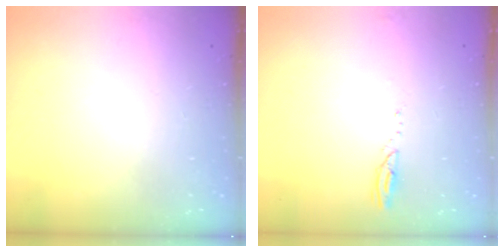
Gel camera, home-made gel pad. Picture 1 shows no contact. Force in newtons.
{"total": 2.3, "press": 2.3, "slide": 0.3}